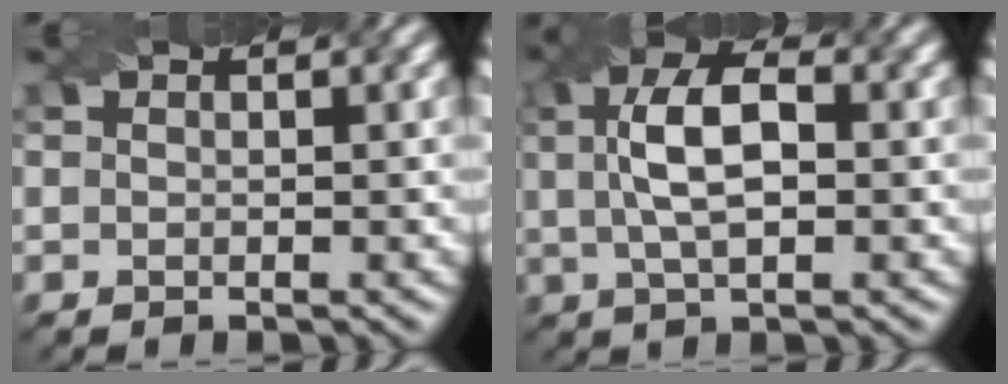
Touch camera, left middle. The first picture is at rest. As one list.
[{"total": 4.9, "force": [0.0, 2.2, 4.4], "torque": [-0.080, 0.014, 0.013]}]